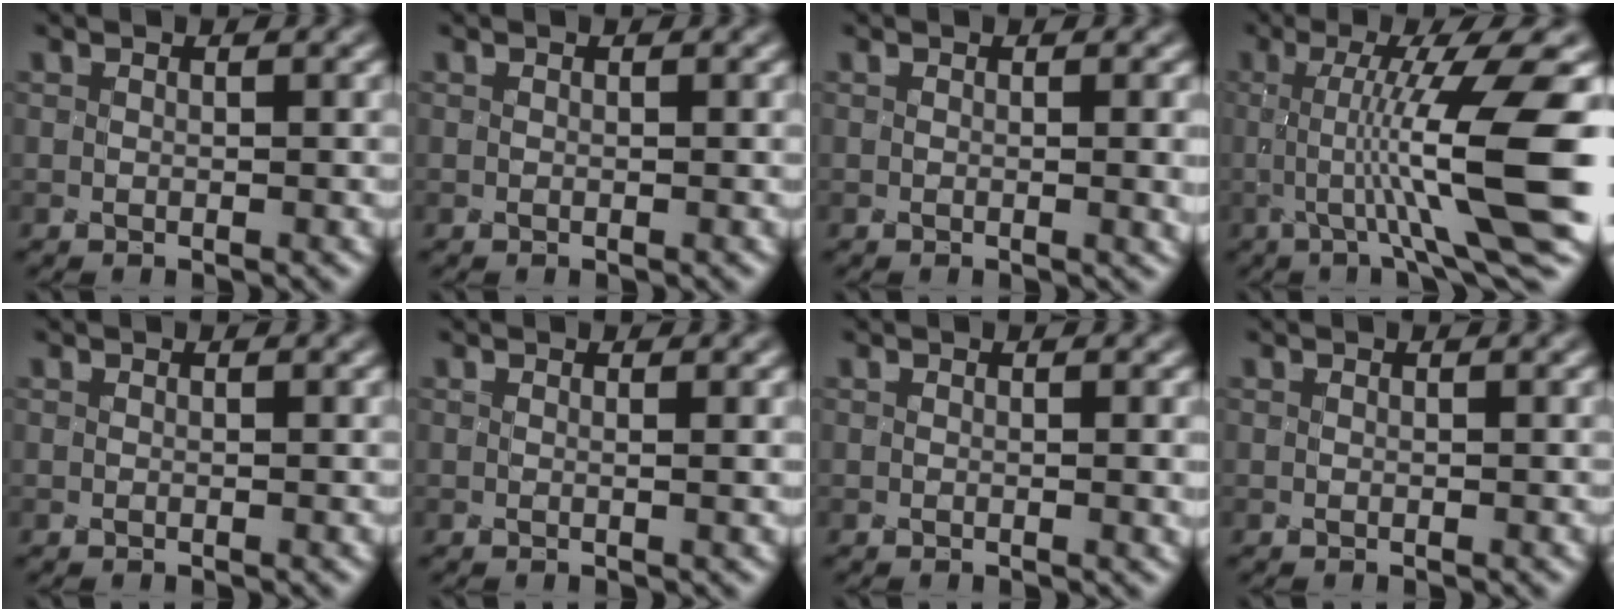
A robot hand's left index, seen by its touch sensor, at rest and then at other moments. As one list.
[{"total": 0.0}, {"total": 1.9, "force": [-0.1, 0.7, 1.8], "torque": [-0.009, 0.002, 0.007]}, {"total": 10.5, "force": [-1.8, 1.3, 10.2], "torque": [-0.145, 0.013, -0.018]}, {"total": 0.0}, {"total": 0.7, "force": [0.1, 0.3, 0.6], "torque": [-0.002, 0.003, -0.001]}, {"total": 1.0, "force": [-0.1, 0.3, 0.9], "torque": [-0.005, 0.001, 0.004]}, {"total": 0.0}]